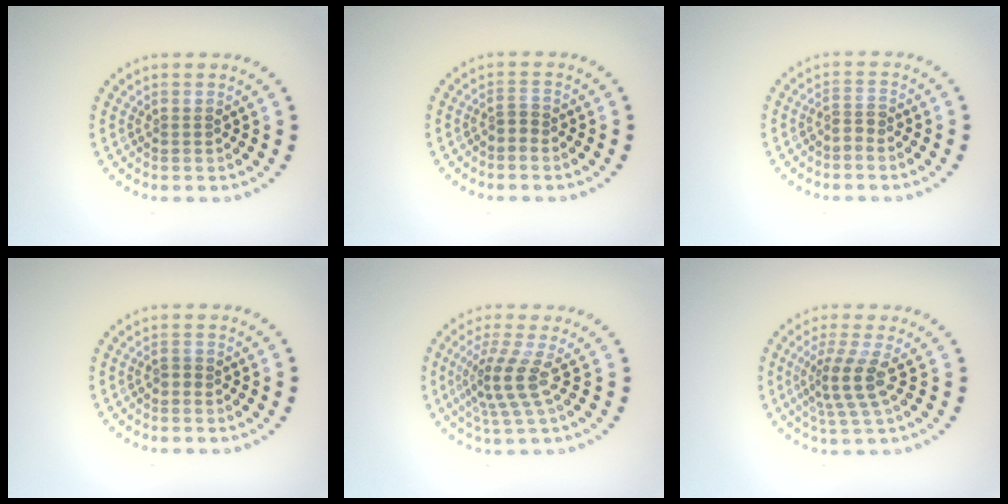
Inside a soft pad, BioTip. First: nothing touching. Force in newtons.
{"total": 1.2, "press": 1.0, "slide": 0.8}
{"total": 1.3, "press": 0.8, "slide": 1.0}
{"total": 0.7, "press": 0.6, "slide": 0.4}
{"total": 3.5, "press": 2.4, "slide": 2.5}
{"total": 3.2, "press": 2.4, "slide": 2.2}